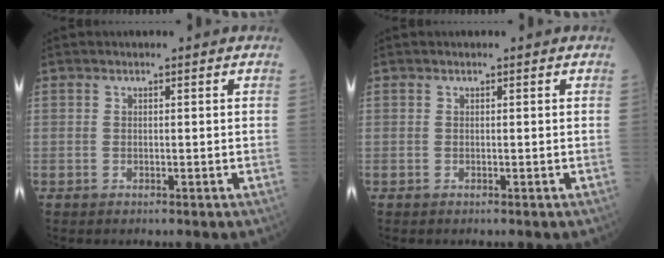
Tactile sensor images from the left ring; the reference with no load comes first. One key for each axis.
{"total": 0.0}